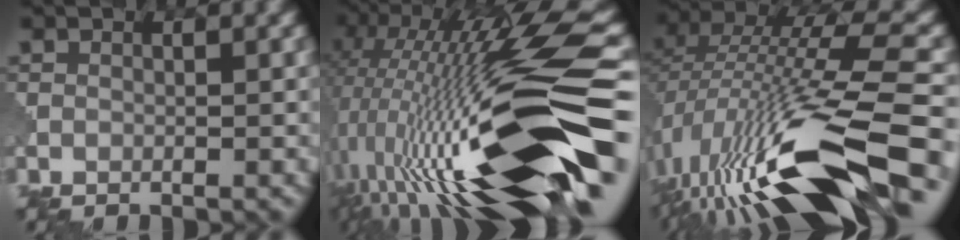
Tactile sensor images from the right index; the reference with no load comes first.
{"total": 18.6, "force": [-3.4, 4.4, 17.7], "torque": [-0.326, 0.030, -0.066]}
{"total": 15.9, "force": [-5.8, 4.5, 14.1], "torque": [-0.279, 0.025, -0.102]}